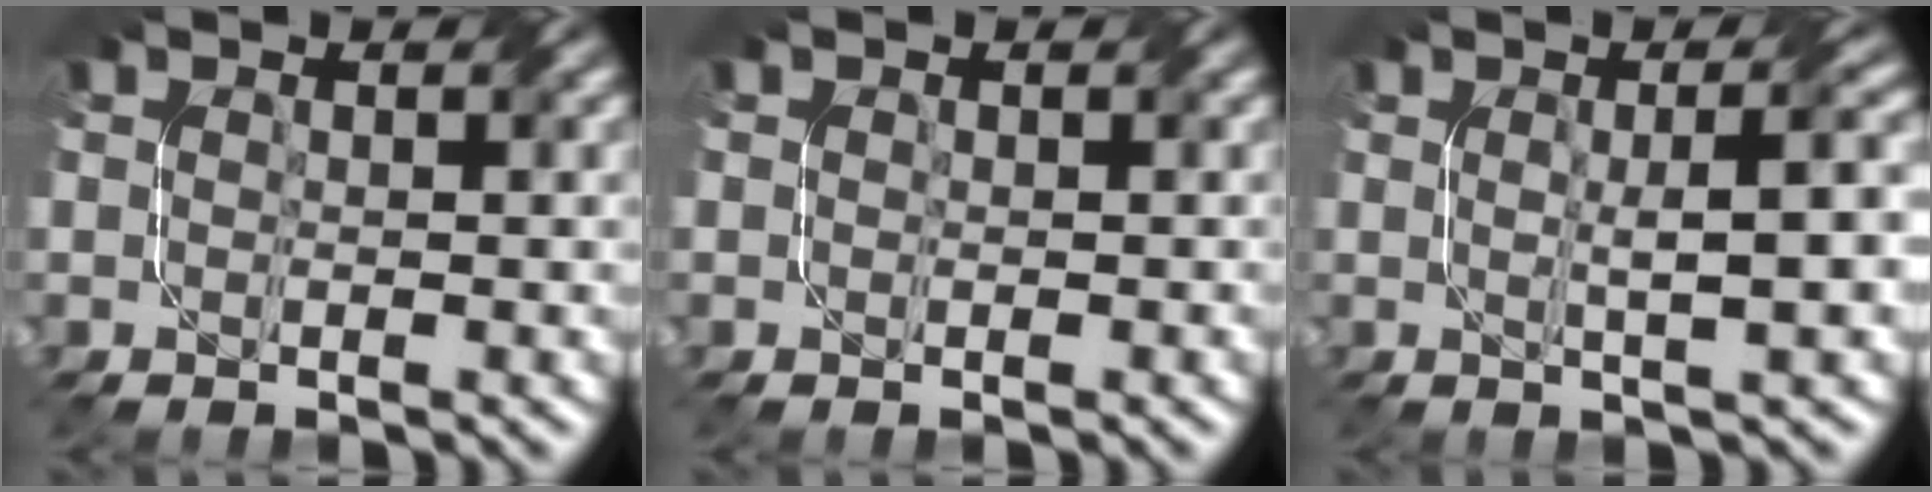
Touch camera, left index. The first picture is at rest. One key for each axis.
{"total": 0.6, "fx": 0.3, "fy": 0.6, "fz": 0.0, "tx": 0.003, "ty": -0.002, "tz": 0.000}
{"total": 4.8, "fx": 0.4, "fy": 1.1, "fz": 4.7, "tx": -0.062, "ty": 0.012, "tz": 0.007}